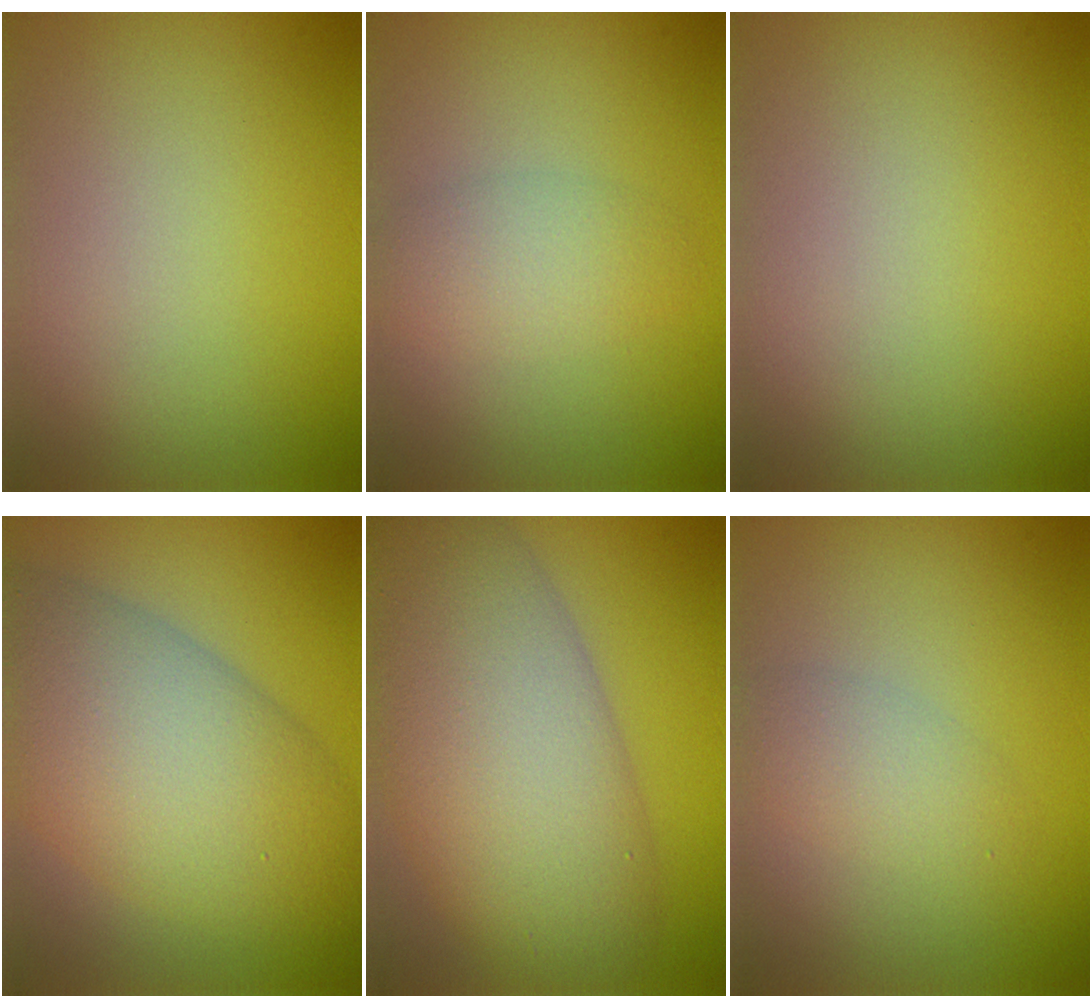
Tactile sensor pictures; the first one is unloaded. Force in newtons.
{"total": 2.7, "press": 2.7, "slide": 0.1}
{"total": 0.0}
{"total": 10.6, "press": 10.6, "slide": 0.5}
{"total": 12.1, "press": 12.1, "slide": 0.6}
{"total": 2.1, "press": 2.1, "slide": 0.1}